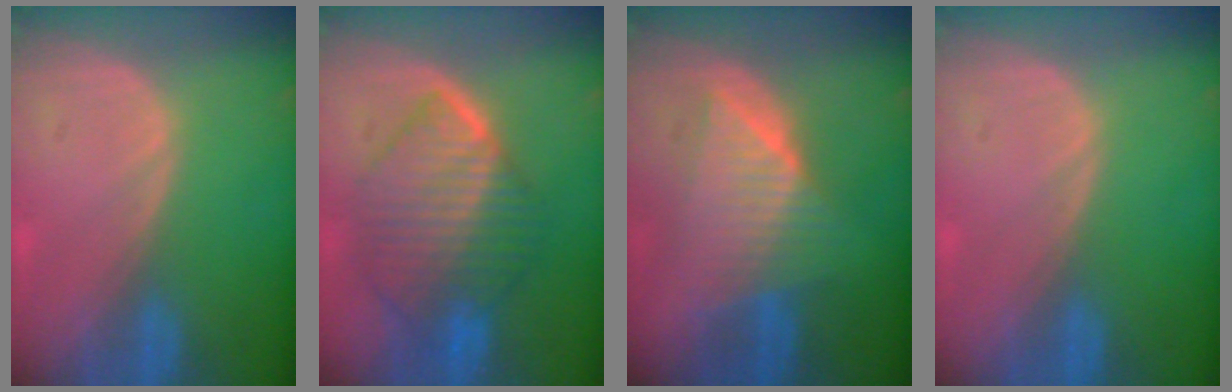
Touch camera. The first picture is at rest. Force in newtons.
{"total": 10.2, "press": 10.1, "slide": 1.0}
{"total": 7.4, "press": 7.4, "slide": 0.3}
{"total": 0.0}